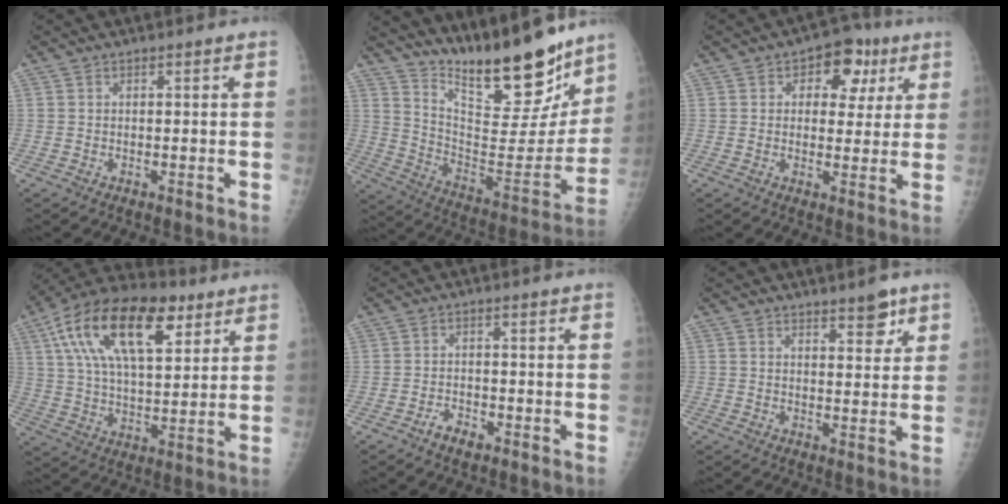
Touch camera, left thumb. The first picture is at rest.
{"total": 24.1, "force": [18.8, 6.8, 13.6], "torque": [-0.167, -0.112, 0.300]}
{"total": 9.1, "force": [3.5, 6.2, 5.8], "torque": [-0.027, -0.002, 0.040]}
{"total": 22.2, "force": [9.8, 10.6, 16.9], "torque": [-0.288, -0.004, 0.168]}
{"total": 3.0, "force": [-2.0, 1.6, 1.6], "torque": [-0.025, 0.011, -0.032]}
{"total": 4.4, "force": [3.0, 1.6, 2.8], "torque": [-0.022, -0.020, 0.042]}